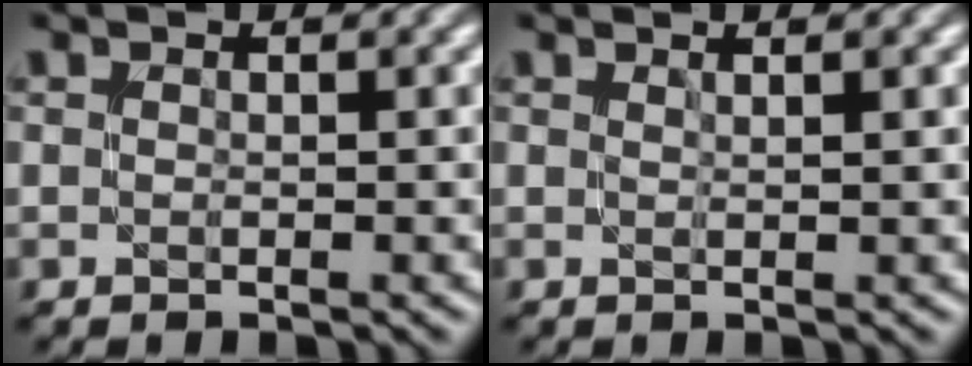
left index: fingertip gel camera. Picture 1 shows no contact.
{"total": 1.0, "force": [0.7, 0.3, 0.6], "torque": [-0.001, -0.003, 0.003]}